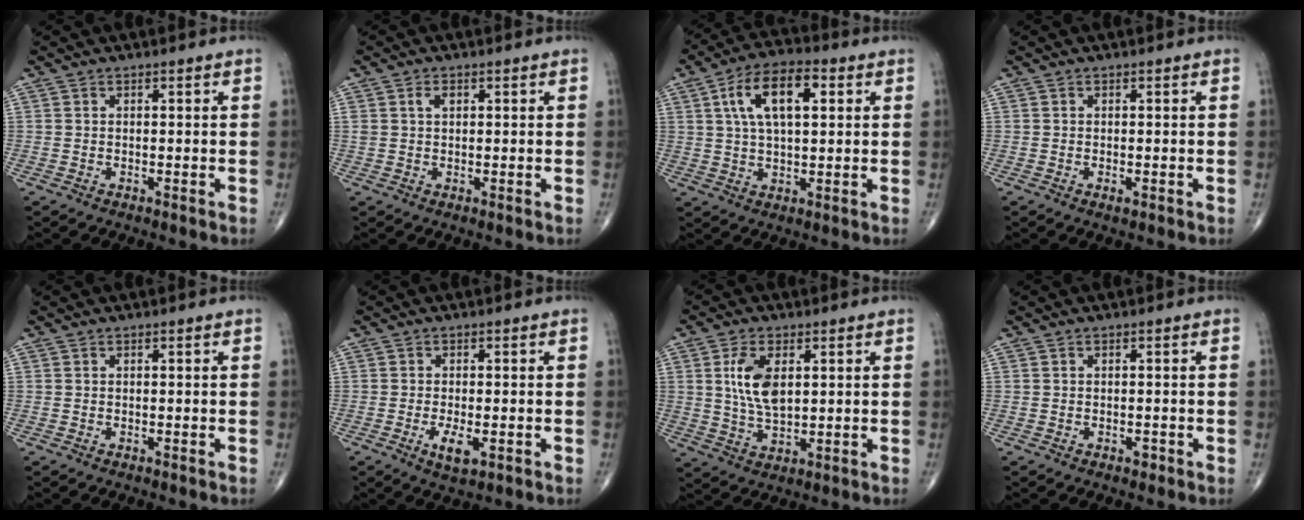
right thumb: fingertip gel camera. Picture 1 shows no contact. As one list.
[{"total": 1.2, "force": [0.5, 0.7, 0.9], "torque": [-0.020, 0.005, 0.012]}, {"total": 12.2, "force": [3.6, 5.7, 10.2], "torque": [-0.177, 0.011, 0.061]}, {"total": 0.8, "force": [-0.2, 0.4, 0.7], "torque": [-0.012, -0.003, -0.004]}, {"total": 0.0}, {"total": 4.2, "force": [-1.3, 1.7, 3.6], "torque": [-0.065, -0.006, -0.020]}, {"total": 8.5, "force": [2.1, 4.4, 7.0], "torque": [-0.132, -0.010, 0.046]}, {"total": 0.9, "force": [-0.5, 0.6, 0.5], "torque": [-0.005, 0.000, -0.007]}]